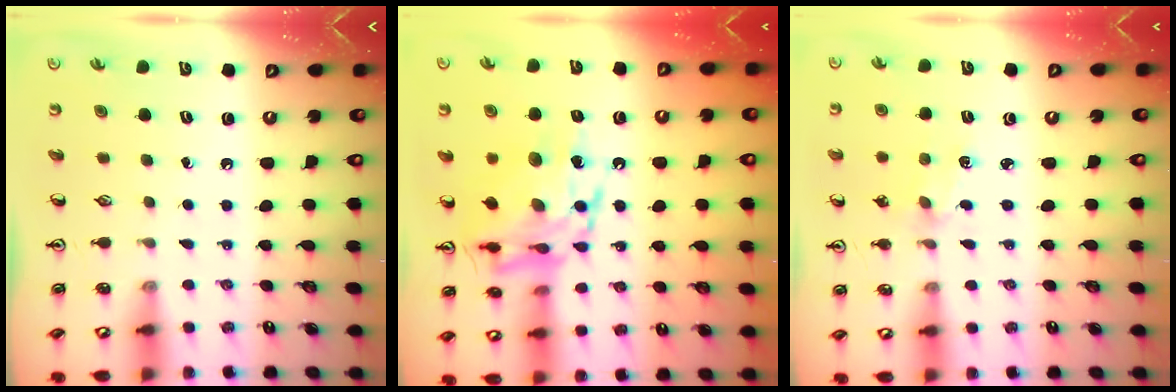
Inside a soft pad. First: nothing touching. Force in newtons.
{"total": 16.0, "press": 16.0, "slide": 1.4}
{"total": 2.0, "press": 2.0, "slide": 0.3}